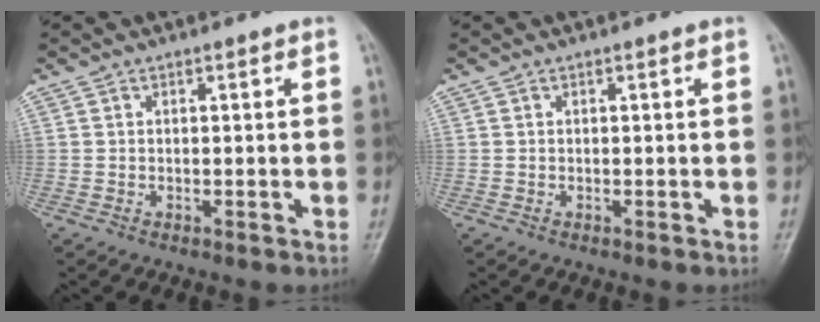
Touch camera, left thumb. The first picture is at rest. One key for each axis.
{"total": 0.0}